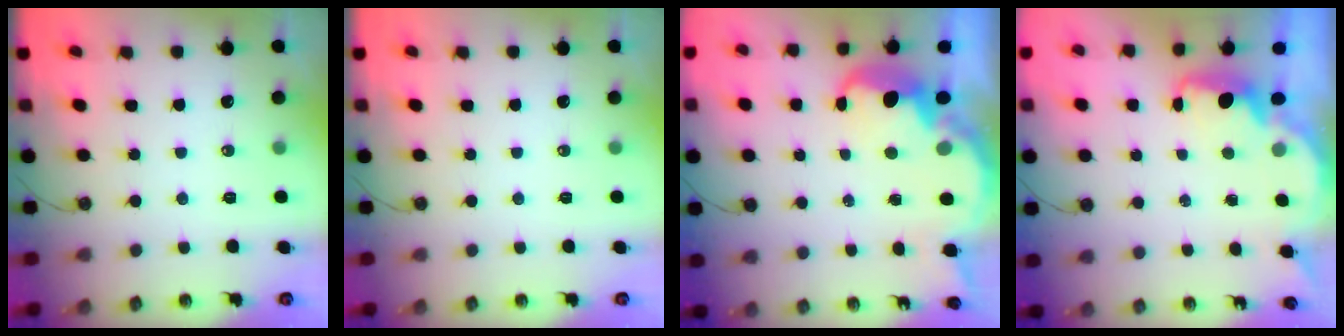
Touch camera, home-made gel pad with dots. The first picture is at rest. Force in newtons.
{"total": 0.0}
{"total": 6.5, "press": 6.4, "slide": 0.6}
{"total": 1.6, "press": 1.5, "slide": 0.6}